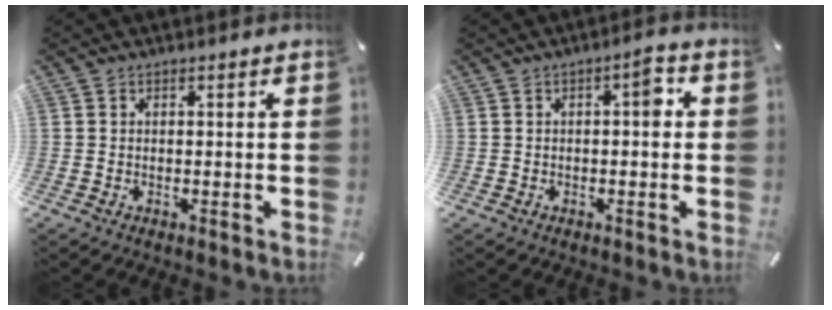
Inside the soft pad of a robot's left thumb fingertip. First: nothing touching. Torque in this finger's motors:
{"motor_torque": [0.42, 0.96, 0.36, -0.38, 0.12]}